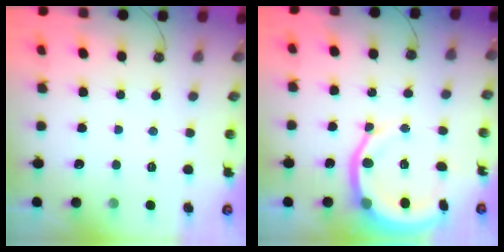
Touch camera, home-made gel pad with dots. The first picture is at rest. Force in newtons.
{"total": 10.7, "press": 10.6, "slide": 1.5}